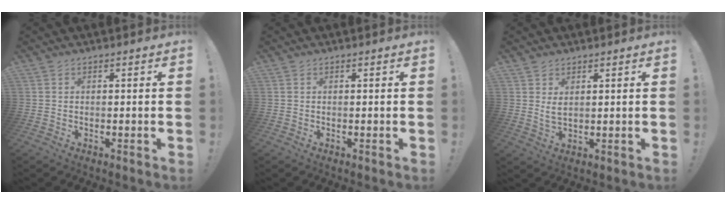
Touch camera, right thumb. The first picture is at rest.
{"total": 0.0}
{"total": 3.4, "force": [1.7, 1.7, 2.5], "torque": [-0.032, -0.010, 0.027]}